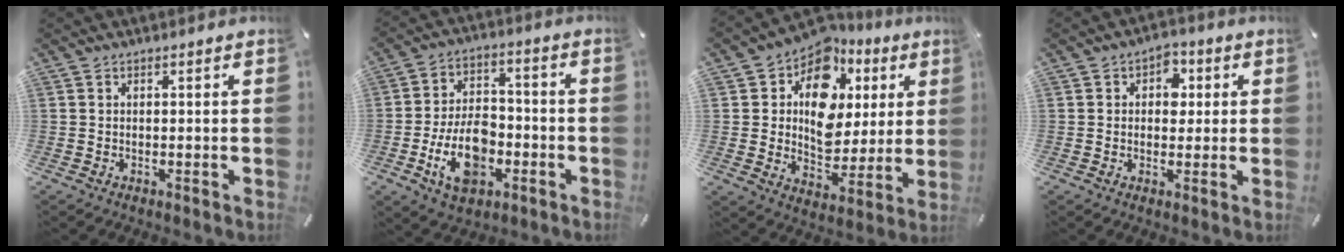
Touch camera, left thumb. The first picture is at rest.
{"total": 14.0, "force": [-4.8, 8.8, 9.8], "torque": [-0.177, 0.016, -0.084]}
{"total": 14.8, "force": [4.9, 11.6, 7.8], "torque": [-0.118, -0.036, 0.094]}
{"total": 5.5, "force": [0.9, 4.3, 3.4], "torque": [-0.024, -0.006, 0.003]}